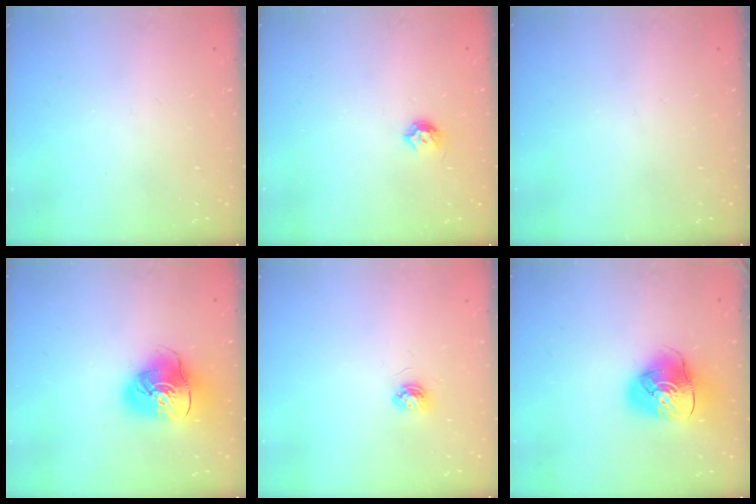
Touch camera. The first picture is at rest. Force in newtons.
{"total": 5.9, "press": 5.8, "slide": 0.9}
{"total": 0.0}
{"total": 13.0, "press": 12.8, "slide": 1.9}
{"total": 4.2, "press": 4.2, "slide": 0.4}
{"total": 11.3, "press": 11.1, "slide": 1.7}